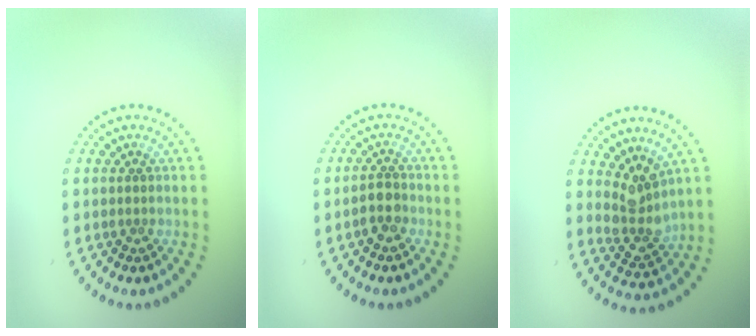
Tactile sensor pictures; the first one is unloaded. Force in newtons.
{"total": 1.9, "press": 1.7, "slide": 0.9}
{"total": 3.1, "press": 2.6, "slide": 1.6}